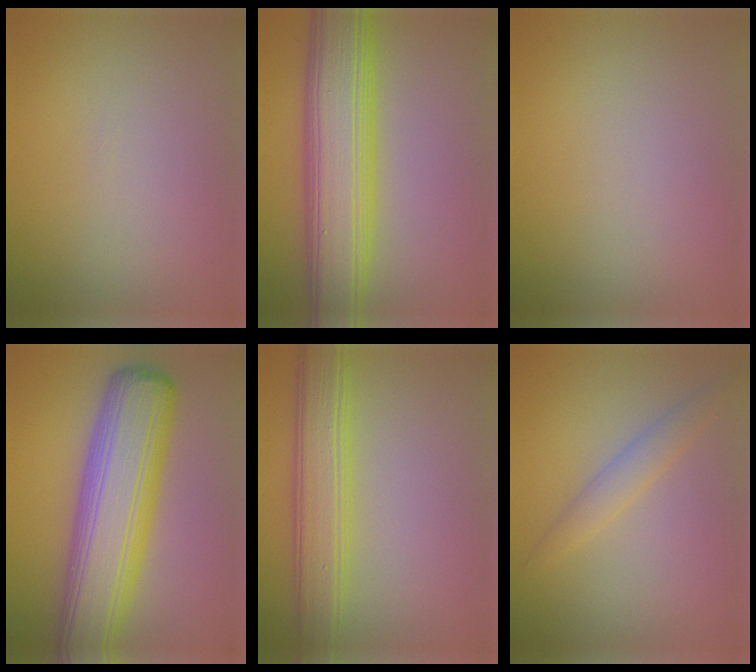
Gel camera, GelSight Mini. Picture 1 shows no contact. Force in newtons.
{"total": 9.6, "press": 9.6, "slide": 0.1}
{"total": 0.0}
{"total": 10.8, "press": 10.8, "slide": 0.5}
{"total": 5.2, "press": 5.2, "slide": 0.1}
{"total": 2.0, "press": 2.0, "slide": 0.0}